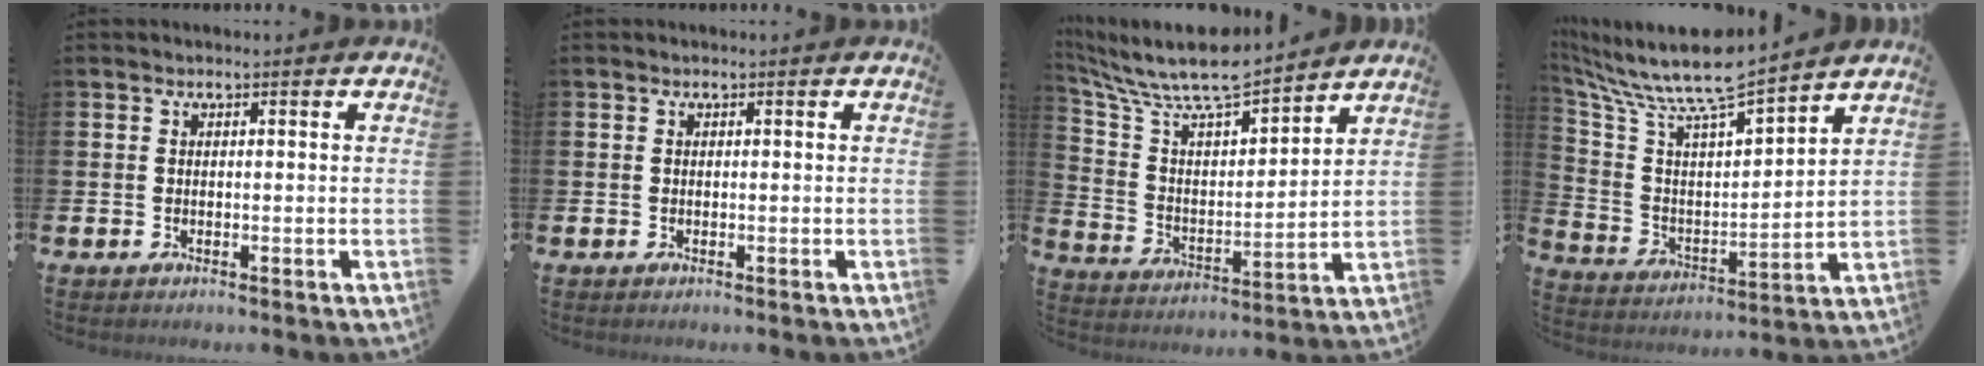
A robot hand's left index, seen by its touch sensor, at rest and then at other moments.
{"total": 0.0}
{"total": 10.0, "force": [9.2, 1.7, 3.5], "torque": [-0.114, -0.064, 0.158]}
{"total": 9.3, "force": [8.5, 0.6, 3.7], "torque": [-0.116, -0.066, 0.138]}